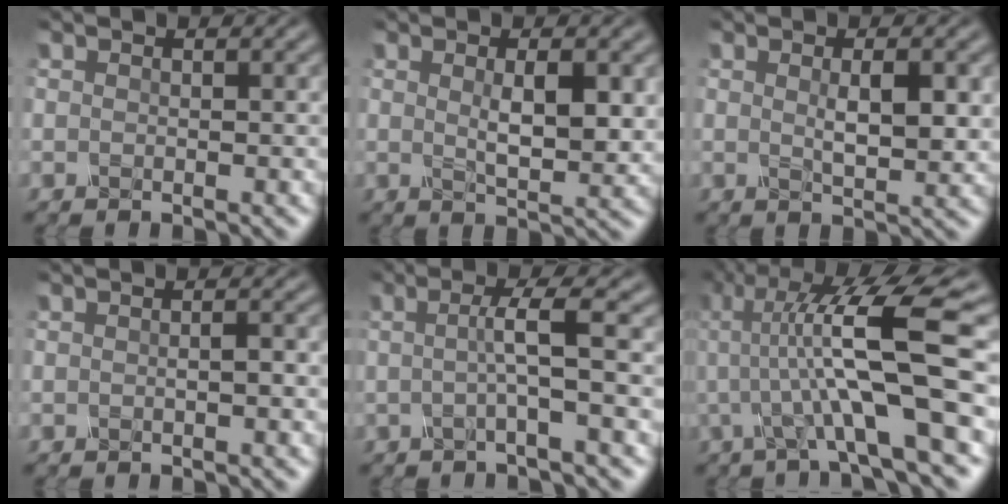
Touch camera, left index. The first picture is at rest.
{"total": 3.9, "force": [0.6, 1.0, 3.7], "torque": [-0.067, -0.004, 0.018]}
{"total": 3.3, "force": [0.4, 0.7, 3.2], "torque": [-0.058, -0.003, 0.014]}
{"total": 1.2, "force": [-0.1, 0.3, 1.1], "torque": [-0.007, -0.005, -0.004]}
{"total": 3.1, "force": [-0.2, 0.2, 3.1], "torque": [-0.057, -0.001, -0.008]}
{"total": 10.9, "force": [0.2, 1.4, 10.8], "torque": [-0.179, 0.014, 0.003]}